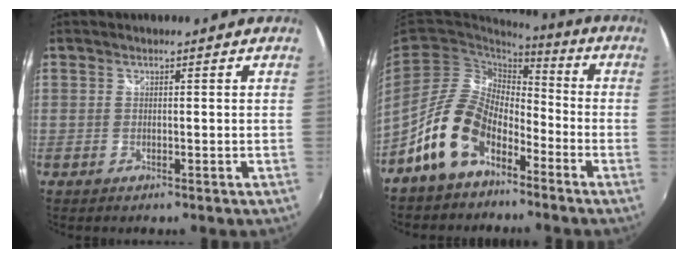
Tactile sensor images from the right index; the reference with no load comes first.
{"total": 13.4, "force": [-7.8, 7.6, 7.8], "torque": [-0.159, 0.018, -0.144]}